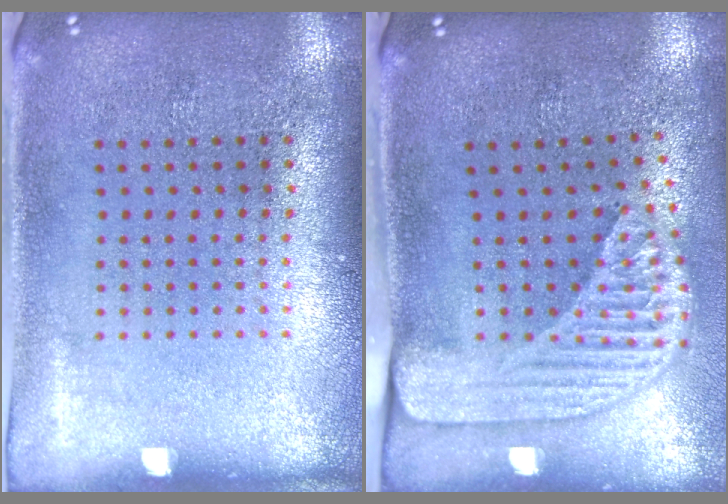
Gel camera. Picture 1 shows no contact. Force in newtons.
{"total": 2.3, "press": 1.7, "slide": 1.5}